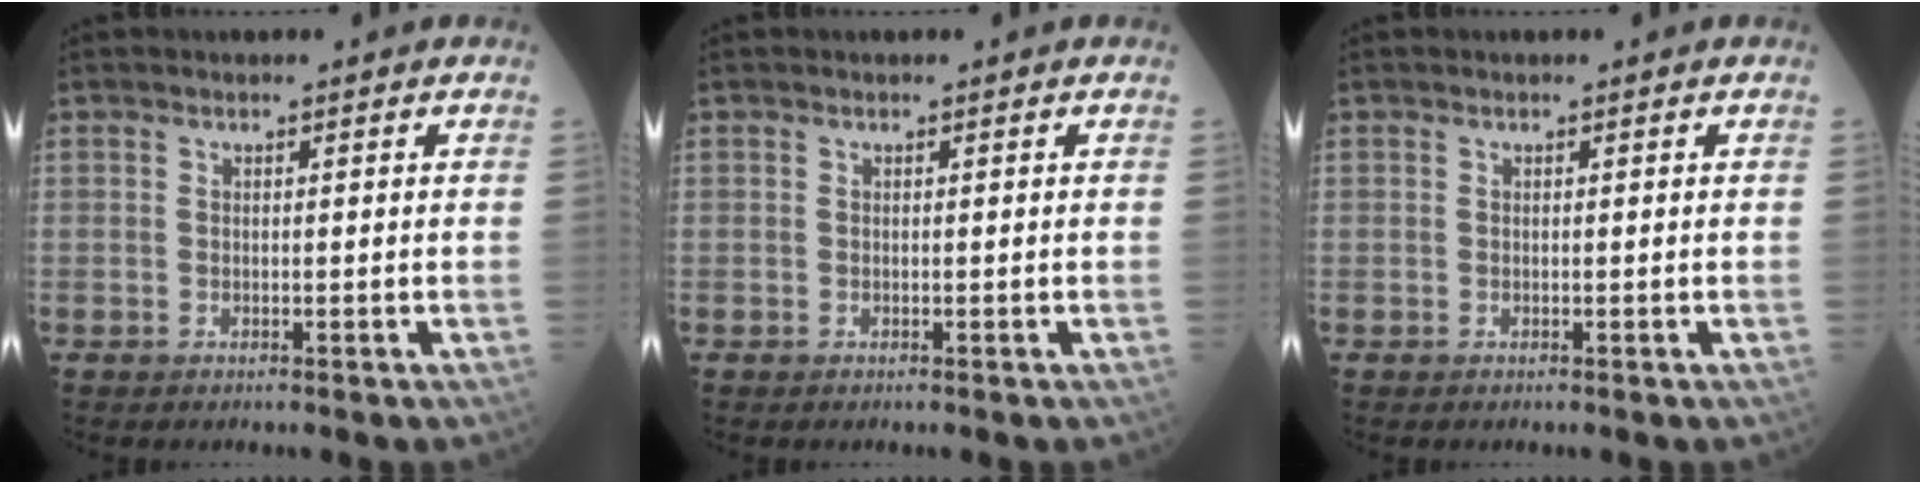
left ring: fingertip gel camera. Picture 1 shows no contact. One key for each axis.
{"total": 0.0}
{"total": 0.0}